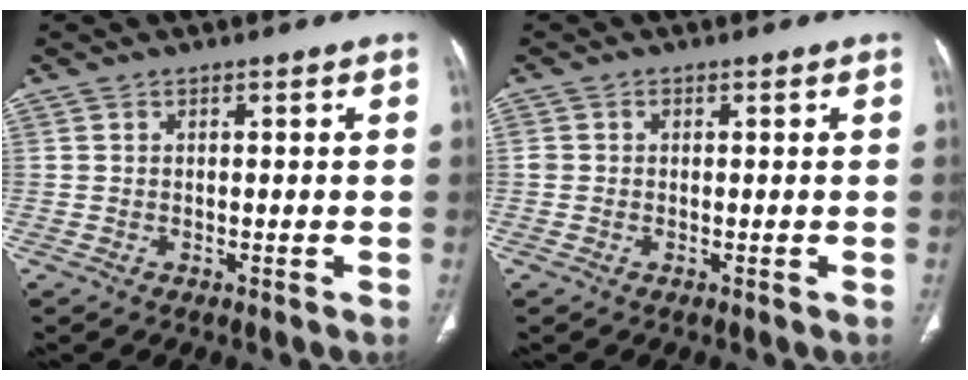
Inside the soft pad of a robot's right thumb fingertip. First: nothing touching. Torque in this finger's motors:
{"motor_torque": [0.12, 0.08, 0.29, 0.15, -0.01]}